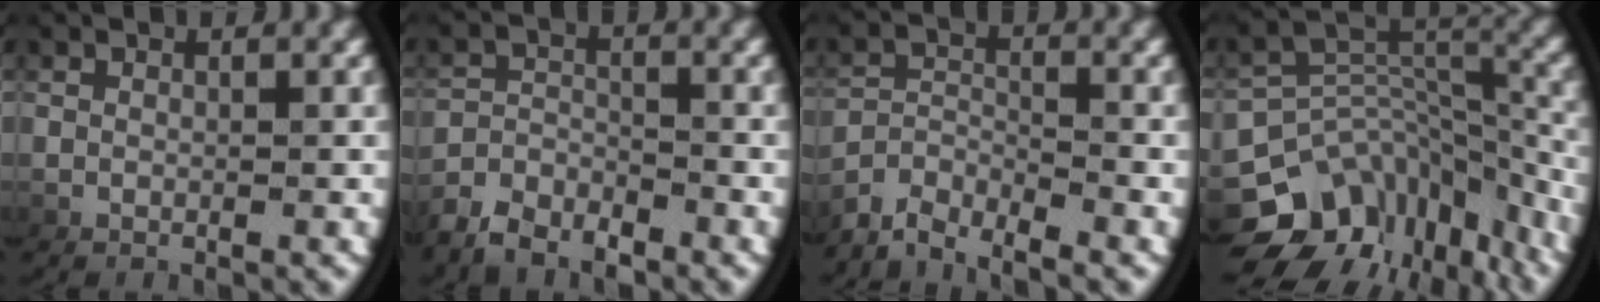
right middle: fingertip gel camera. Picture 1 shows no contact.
{"total": 3.4, "force": [-3.2, 1.0, 0.7], "torque": [-0.007, -0.001, -0.058]}
{"total": 3.6, "force": [-3.1, 0.9, 1.4], "torque": [-0.031, -0.008, -0.059]}
{"total": 13.6, "force": [-5.6, 10.1, 7.1], "torque": [-0.117, -0.034, -0.088]}